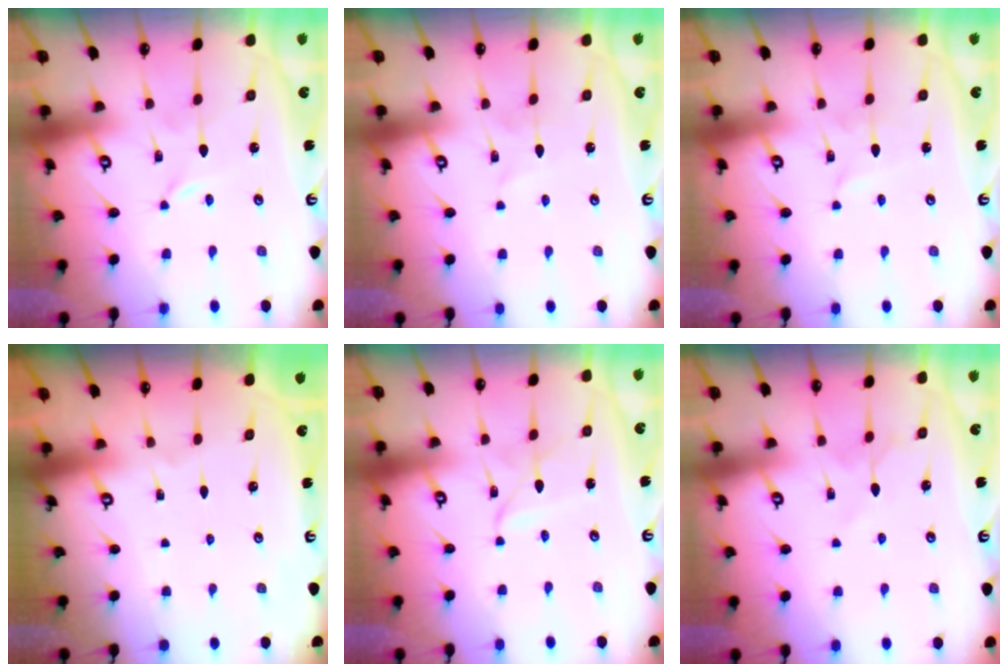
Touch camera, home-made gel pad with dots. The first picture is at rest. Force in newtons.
{"total": 2.8, "press": 2.7, "slide": 0.3}
{"total": 1.9, "press": 1.9, "slide": 0.3}
{"total": 0.0}
{"total": 3.3, "press": 3.3, "slide": 0.2}
{"total": 6.2, "press": 6.2, "slide": 0.6}